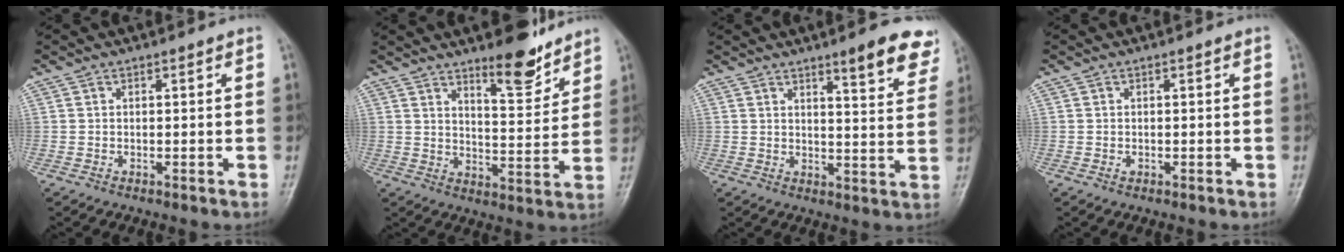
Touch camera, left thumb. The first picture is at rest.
{"total": 9.5, "force": [7.3, 2.7, 5.5], "torque": [-0.064, -0.062, 0.117]}
{"total": 9.9, "force": [6.5, 2.2, 7.1], "torque": [-0.066, -0.037, 0.079]}
{"total": 0.5, "force": [-0.1, 0.4, 0.3], "torque": [-0.002, 0.000, -0.002]}